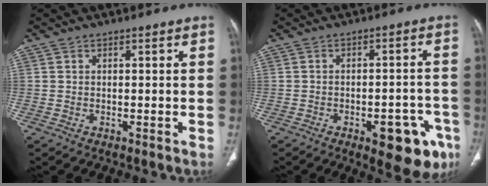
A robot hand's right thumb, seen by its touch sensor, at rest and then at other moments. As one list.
[{"total": 12.1, "force": [-5.9, 5.1, 9.2], "torque": [-0.082, 0.026, -0.066]}]